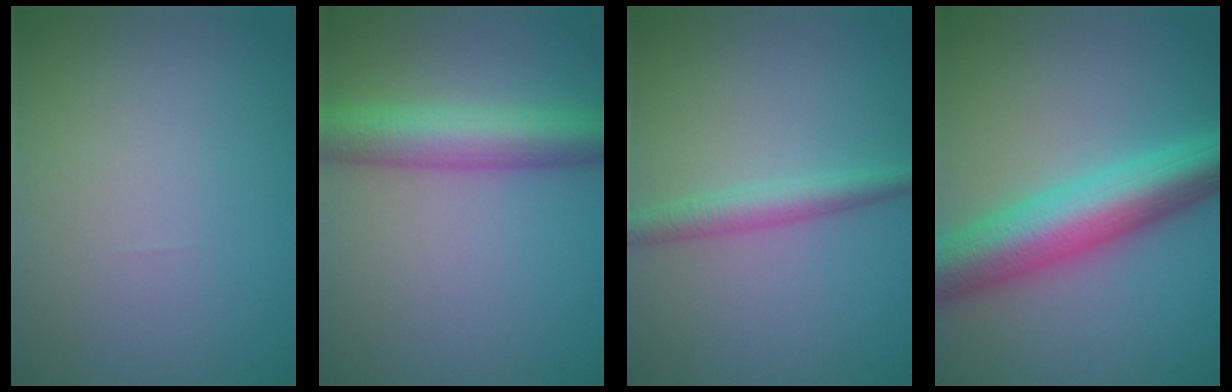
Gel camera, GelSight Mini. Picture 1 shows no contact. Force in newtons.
{"total": 6.5, "press": 6.5, "slide": 0.2}
{"total": 2.7, "press": 2.7, "slide": 0.0}
{"total": 9.1, "press": 9.1, "slide": 0.4}